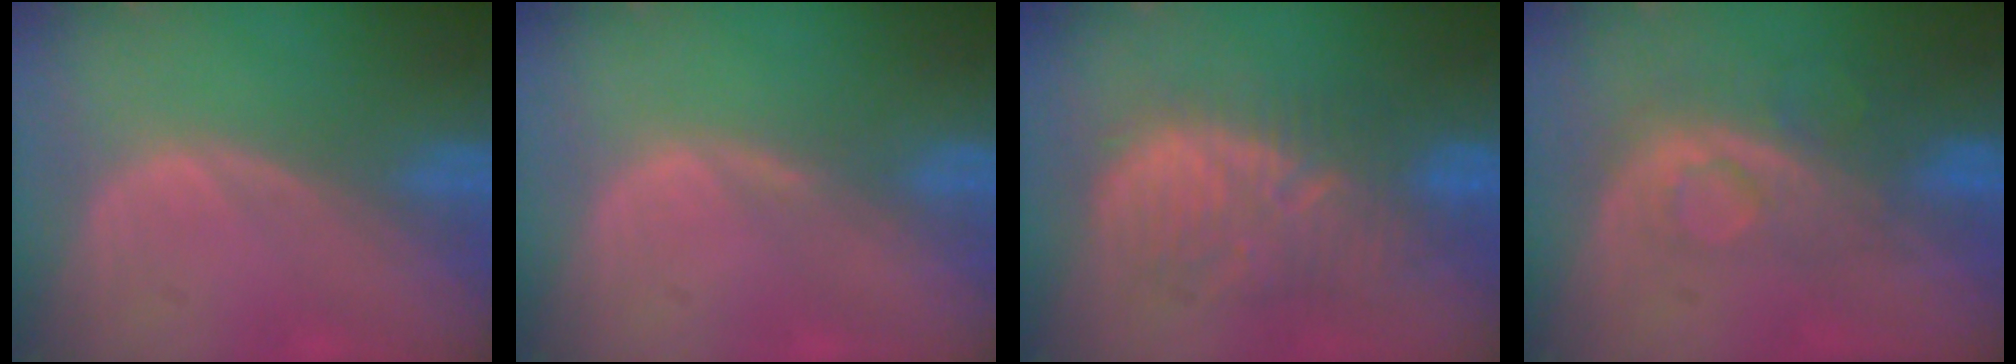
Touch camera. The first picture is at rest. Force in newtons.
{"total": 0.7, "press": 0.7, "slide": 0.2}
{"total": 9.4, "press": 9.4, "slide": 1.0}
{"total": 8.5, "press": 7.1, "slide": 4.6}